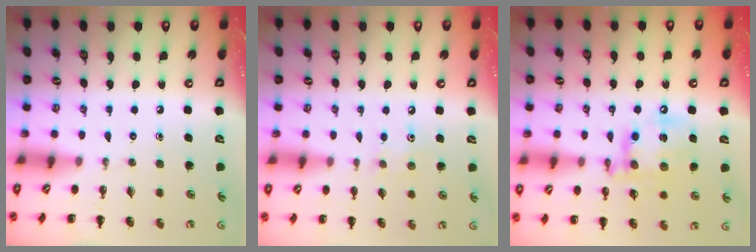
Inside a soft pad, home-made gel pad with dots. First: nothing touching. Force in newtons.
{"total": 5.6, "press": 5.5, "slide": 1.3}
{"total": 14.7, "press": 14.5, "slide": 2.3}